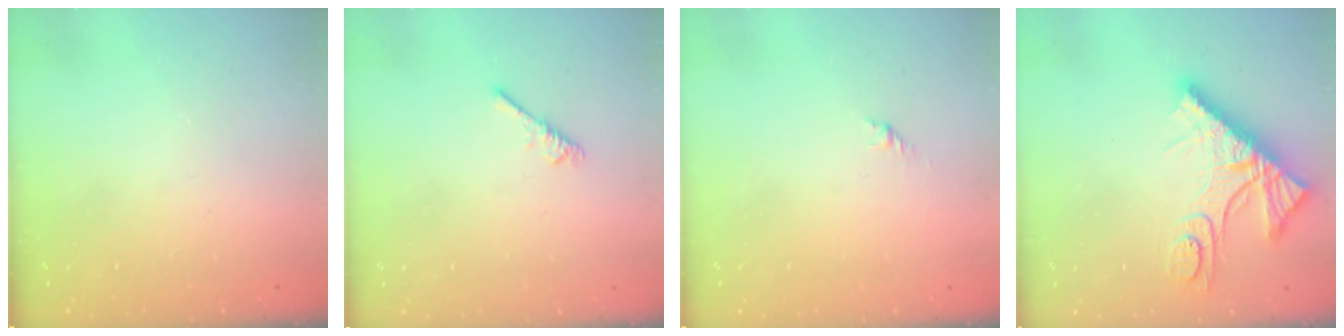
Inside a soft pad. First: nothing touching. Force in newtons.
{"total": 2.6, "press": 2.5, "slide": 0.5}
{"total": 1.7, "press": 1.6, "slide": 0.7}
{"total": 14.0, "press": 13.9, "slide": 1.3}